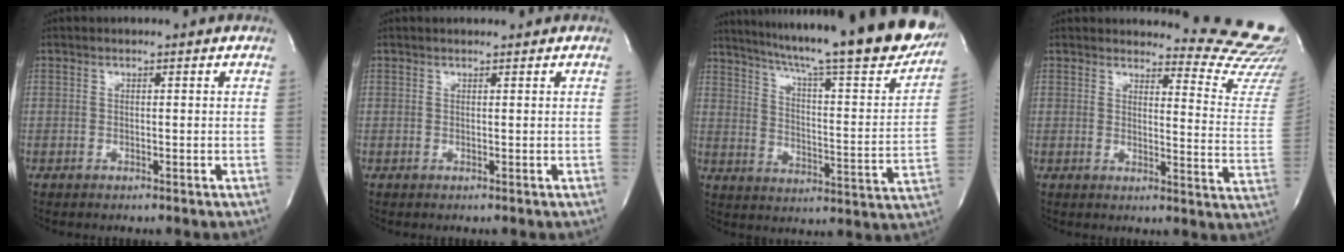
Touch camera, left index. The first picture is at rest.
{"total": 1.5, "force": [1.4, 0.2, 0.5], "torque": [-0.008, 0.014, 0.023]}
{"total": 28.4, "force": [23.9, 2.4, 15.0], "torque": [-0.243, -0.064, 0.310]}
{"total": 15.9, "force": [15.8, 0.5, 2.1], "torque": [-0.004, -0.162, 0.144]}